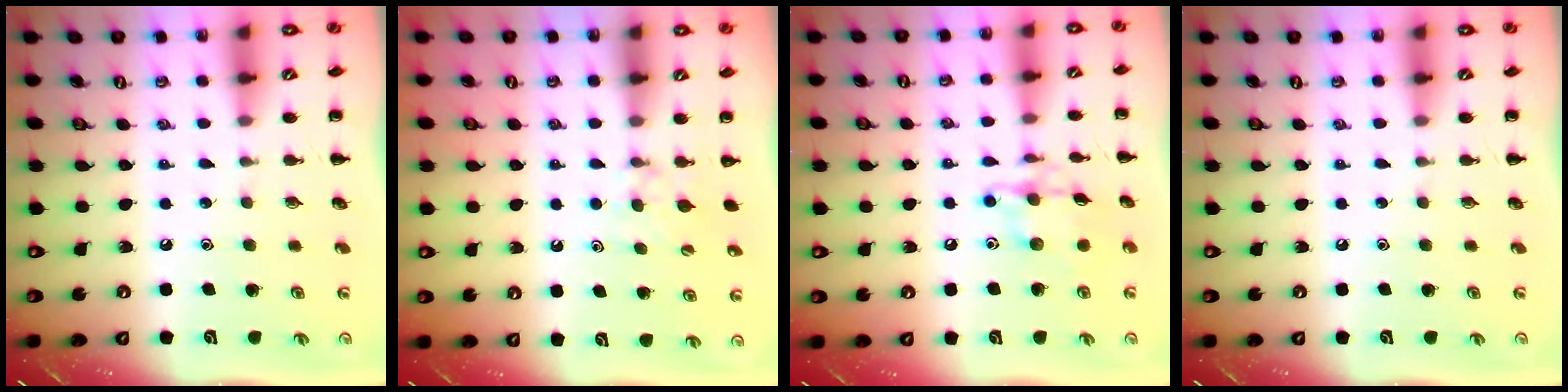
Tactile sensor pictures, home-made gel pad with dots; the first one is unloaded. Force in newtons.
{"total": 5.3, "press": 5.1, "slide": 1.6}
{"total": 11.6, "press": 11.6, "slide": 0.5}
{"total": 0.0}